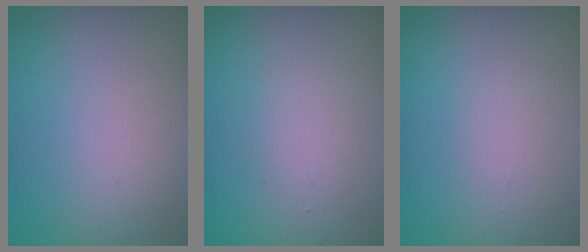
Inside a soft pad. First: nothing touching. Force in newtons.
{"total": 1.7, "press": 1.6, "slide": 0.1}
{"total": 0.8, "press": 0.7, "slide": 0.1}